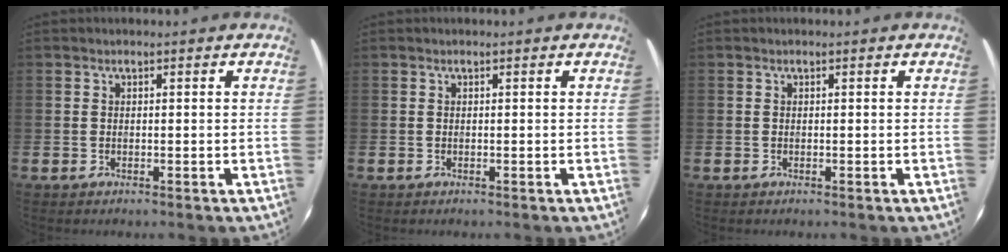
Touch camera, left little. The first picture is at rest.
{"total": 0.0}
{"total": 0.0}